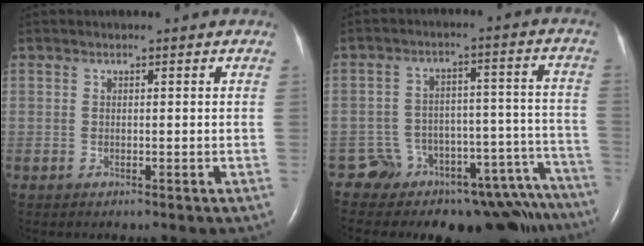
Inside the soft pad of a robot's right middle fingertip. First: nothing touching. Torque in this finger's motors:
{"motor_torque": [0.82, -0.82, 0.19, 0.06]}